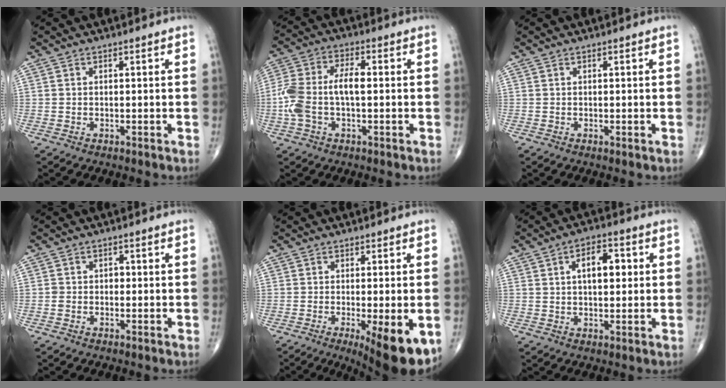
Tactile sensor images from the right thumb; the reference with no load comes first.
{"total": 10.2, "force": [-0.8, 5.1, 8.8], "torque": [-0.206, 0.031, -0.015]}
{"total": 0.0}
{"total": 1.8, "force": [-0.4, 1.5, 0.8], "torque": [-0.002, 0.009, -0.008]}
{"total": 12.1, "force": [-4.8, 3.3, 10.7], "torque": [-0.121, -0.014, -0.063]}
{"total": 7.3, "force": [1.6, 3.9, 6.0], "torque": [-0.074, 0.007, 0.022]}